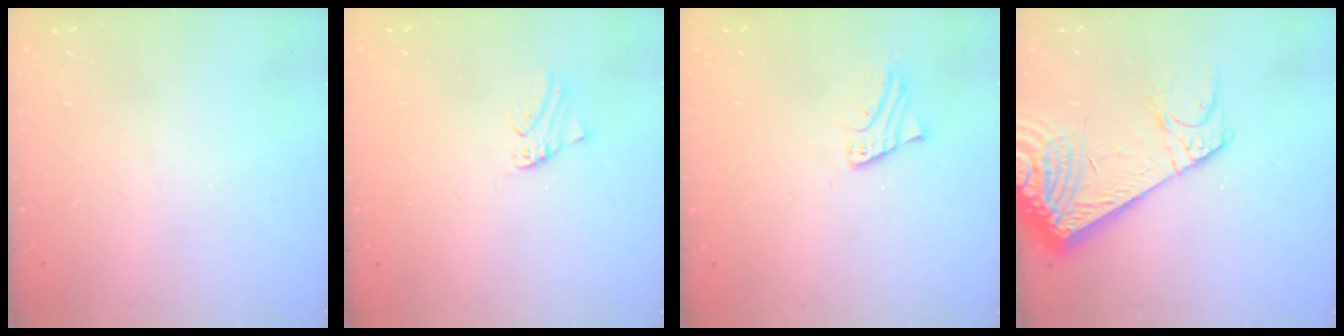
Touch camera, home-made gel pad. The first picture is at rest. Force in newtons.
{"total": 0.0}
{"total": 2.3, "press": 2.3, "slide": 0.1}
{"total": 16.9, "press": 16.5, "slide": 3.4}